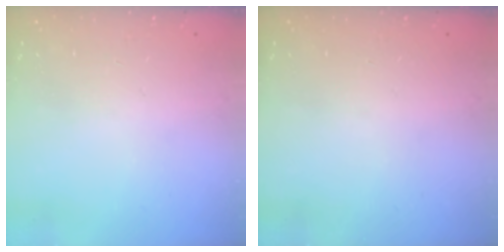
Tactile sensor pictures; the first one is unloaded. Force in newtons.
{"total": 0.0}